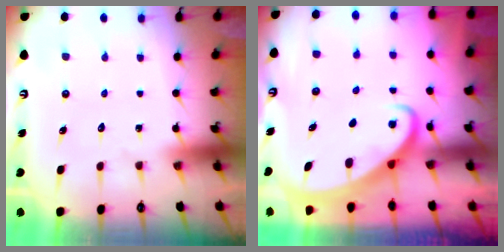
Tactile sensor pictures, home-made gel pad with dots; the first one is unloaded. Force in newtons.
{"total": 2.2, "press": 2.2, "slide": 0.4}